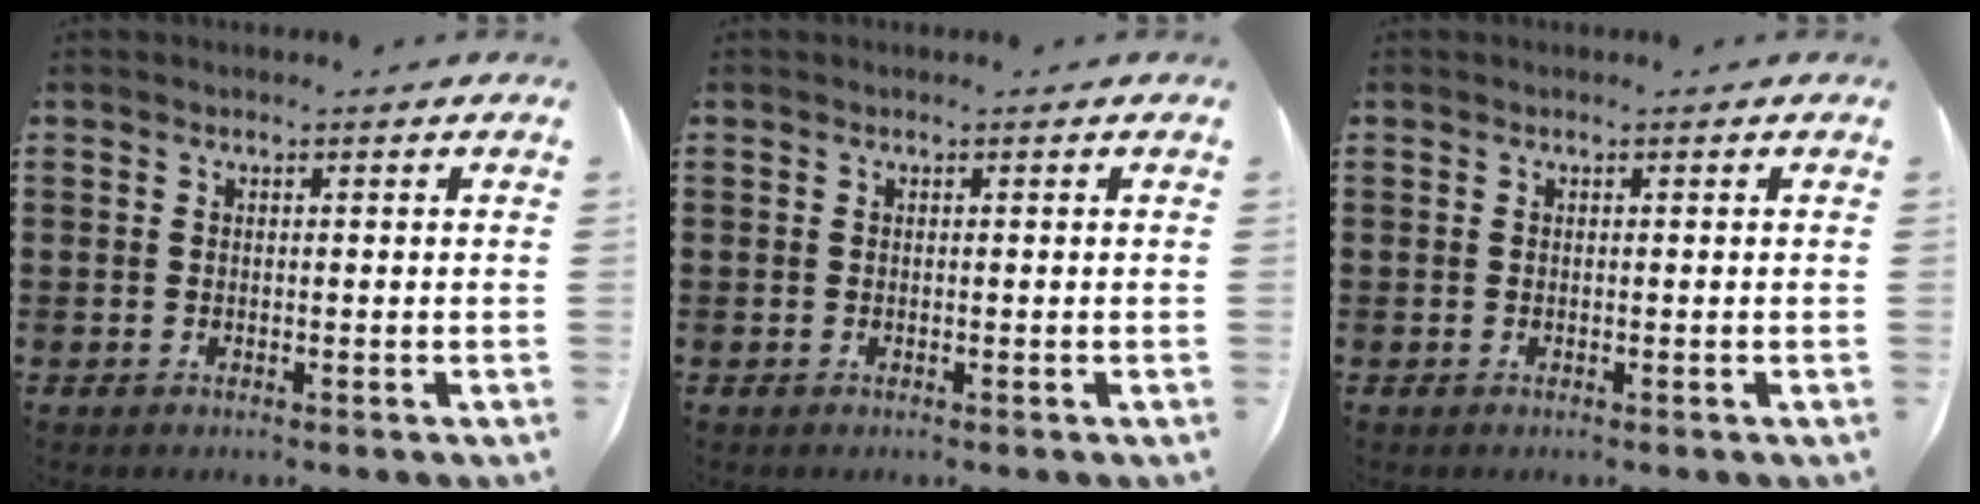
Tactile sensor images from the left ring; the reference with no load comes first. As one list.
[{"total": 0.0}, {"total": 0.0}]